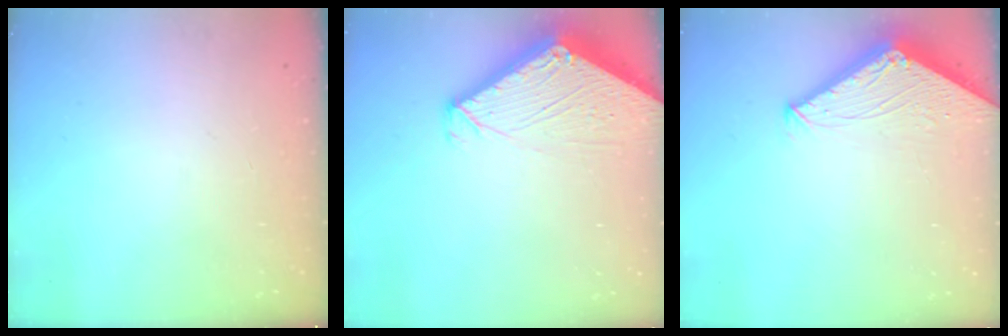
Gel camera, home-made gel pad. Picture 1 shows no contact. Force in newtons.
{"total": 5.3, "press": 5.3, "slide": 0.3}
{"total": 4.1, "press": 4.1, "slide": 0.2}